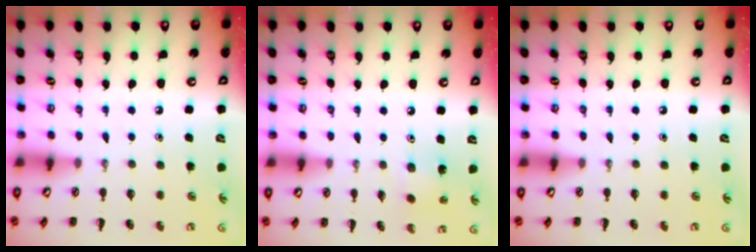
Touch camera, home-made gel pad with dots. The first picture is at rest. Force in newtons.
{"total": 1.6, "press": 1.5, "slide": 0.6}
{"total": 0.0}